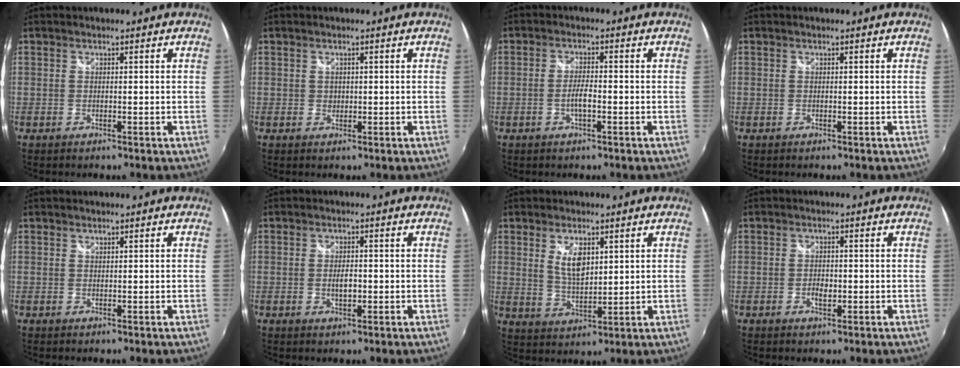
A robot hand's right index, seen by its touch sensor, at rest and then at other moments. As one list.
[{"total": 1.0, "force": [0.1, 1.0, 0.3], "torque": [-0.001, -0.001, 0.001]}, {"total": 3.0, "force": [-1.1, 0.5, 2.7], "torque": [-0.058, 0.001, -0.021]}, {"total": 0.0}, {"total": 0.0}, {"total": 3.3, "force": [-0.6, 1.3, 3.0], "torque": [-0.054, -0.002, -0.009]}, {"total": 6.1, "force": [2.2, 2.9, 4.8], "torque": [-0.083, -0.003, 0.045]}, {"total": 2.0, "force": [-0.6, 1.1, 1.6], "torque": [-0.030, 0.000, -0.011]}]